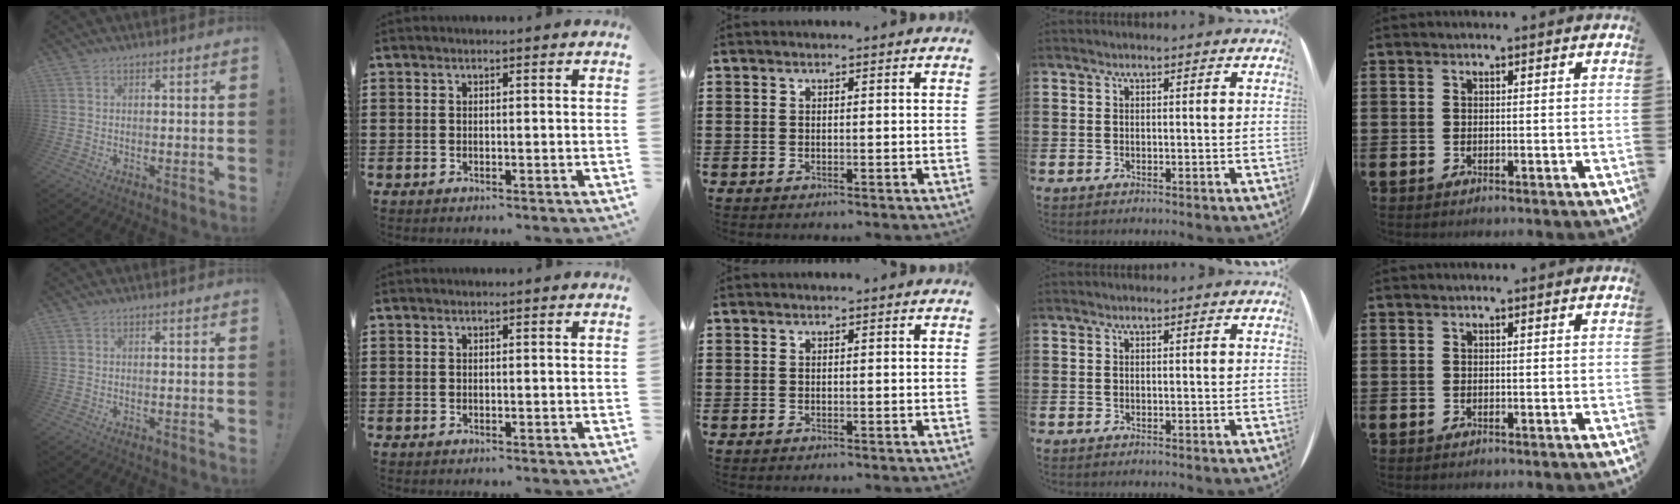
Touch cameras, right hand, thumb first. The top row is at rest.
{}